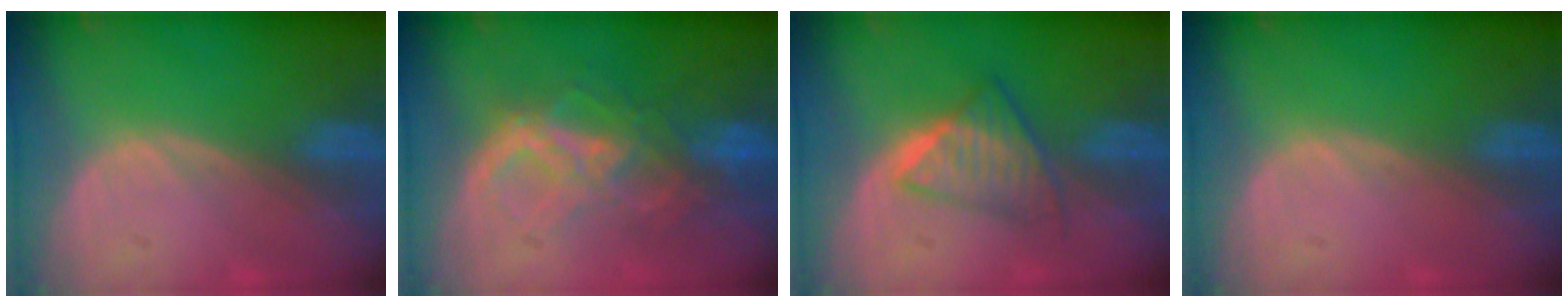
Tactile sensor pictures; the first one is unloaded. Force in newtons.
{"total": 8.3, "press": 7.7, "slide": 3.2}
{"total": 6.3, "press": 5.5, "slide": 3.1}
{"total": 0.0}